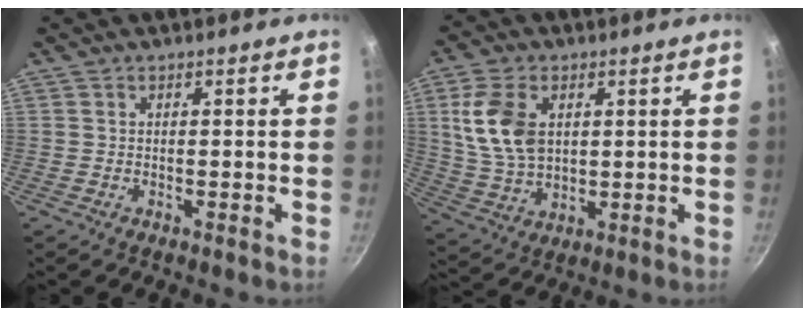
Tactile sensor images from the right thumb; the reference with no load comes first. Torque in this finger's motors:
{"motor_torque": [-0.53, 1.05, 1.13, 0.14, 0.34]}